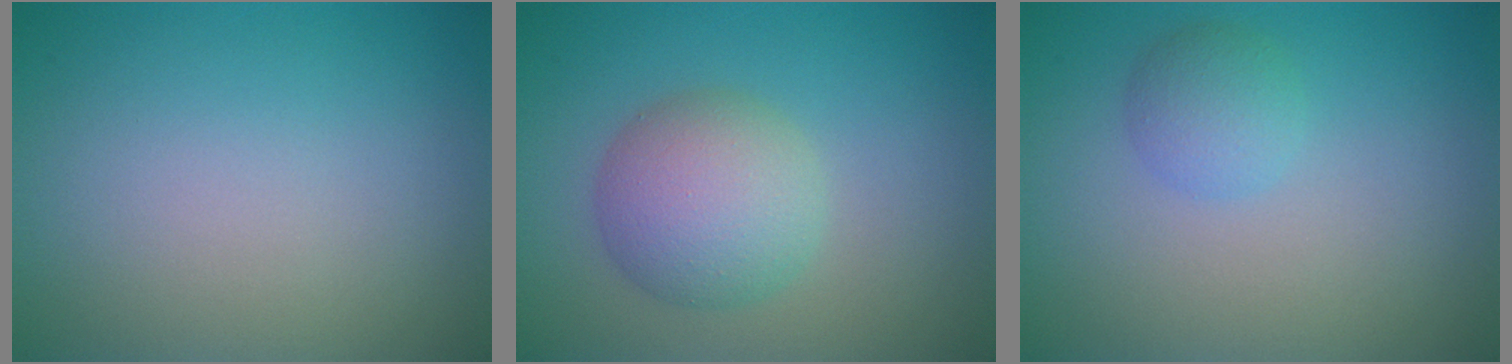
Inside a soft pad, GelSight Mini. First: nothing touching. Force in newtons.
{"total": 5.1, "press": 5.1, "slide": 0.2}
{"total": 2.1, "press": 2.1, "slide": 0.2}